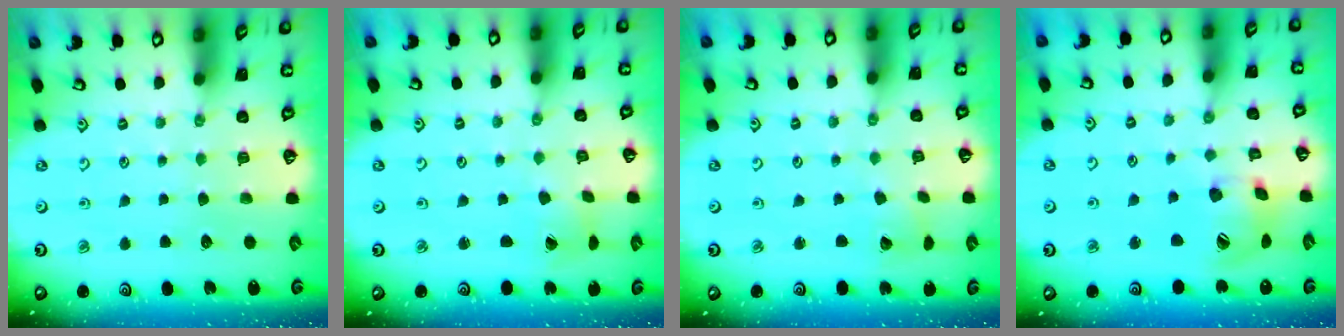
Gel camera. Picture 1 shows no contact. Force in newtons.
{"total": 1.1, "press": 1.1, "slide": 0.2}
{"total": 2.5, "press": 2.5, "slide": 0.4}
{"total": 13.8, "press": 13.7, "slide": 2.2}